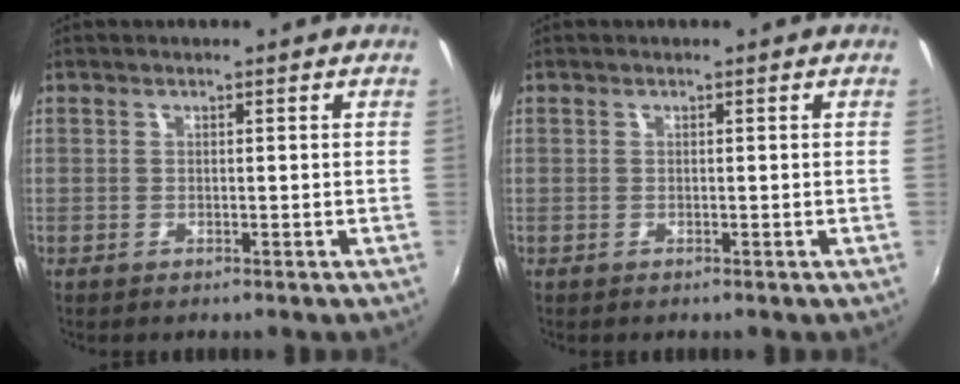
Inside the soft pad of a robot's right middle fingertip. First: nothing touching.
{"total": 0.0}